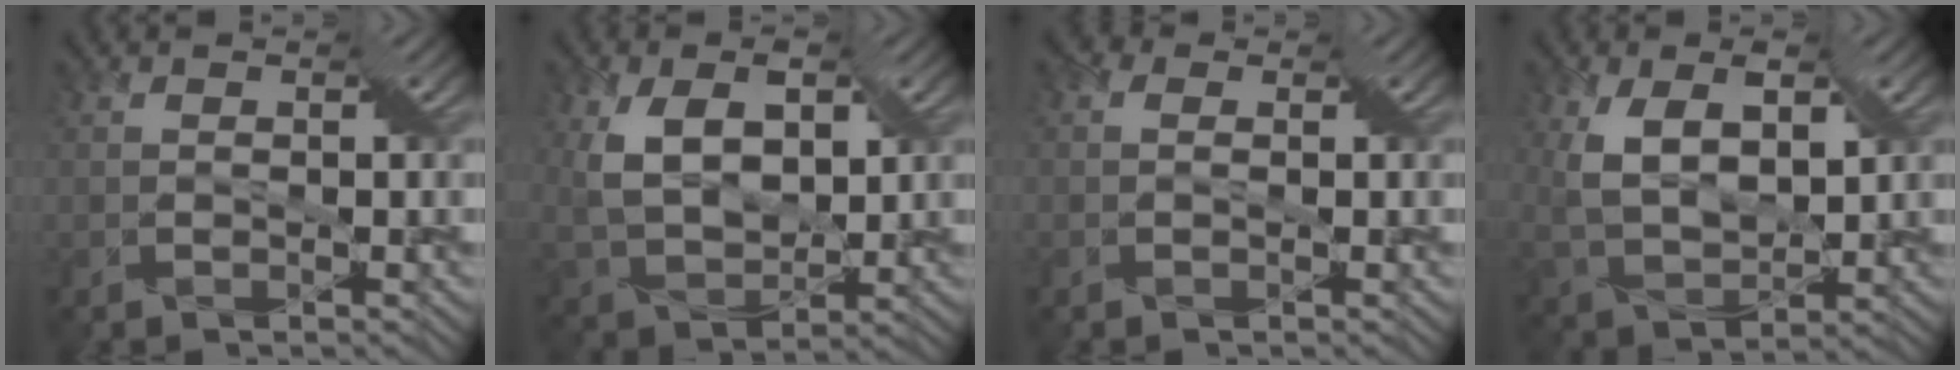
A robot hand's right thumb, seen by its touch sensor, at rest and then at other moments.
{"total": 8.6, "force": [3.0, 4.9, 6.3], "torque": [-0.146, -0.004, 0.058]}
{"total": 1.6, "force": [0.2, 1.2, 1.1], "torque": [-0.009, 0.009, -0.009]}
{"total": 8.2, "force": [3.3, 4.1, 6.3], "torque": [-0.145, -0.004, 0.063]}